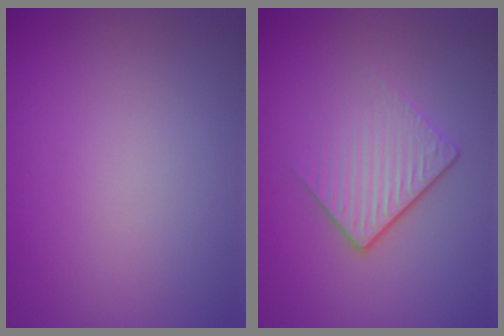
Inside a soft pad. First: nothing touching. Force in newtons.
{"total": 4.0, "press": 2.5, "slide": 3.2}